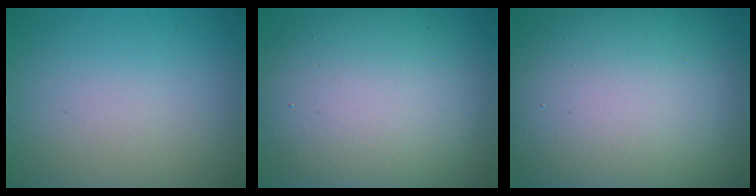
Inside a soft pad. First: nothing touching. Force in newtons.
{"total": 13.3, "press": 13.3, "slide": 1.0}
{"total": 17.3, "press": 17.3, "slide": 0.9}